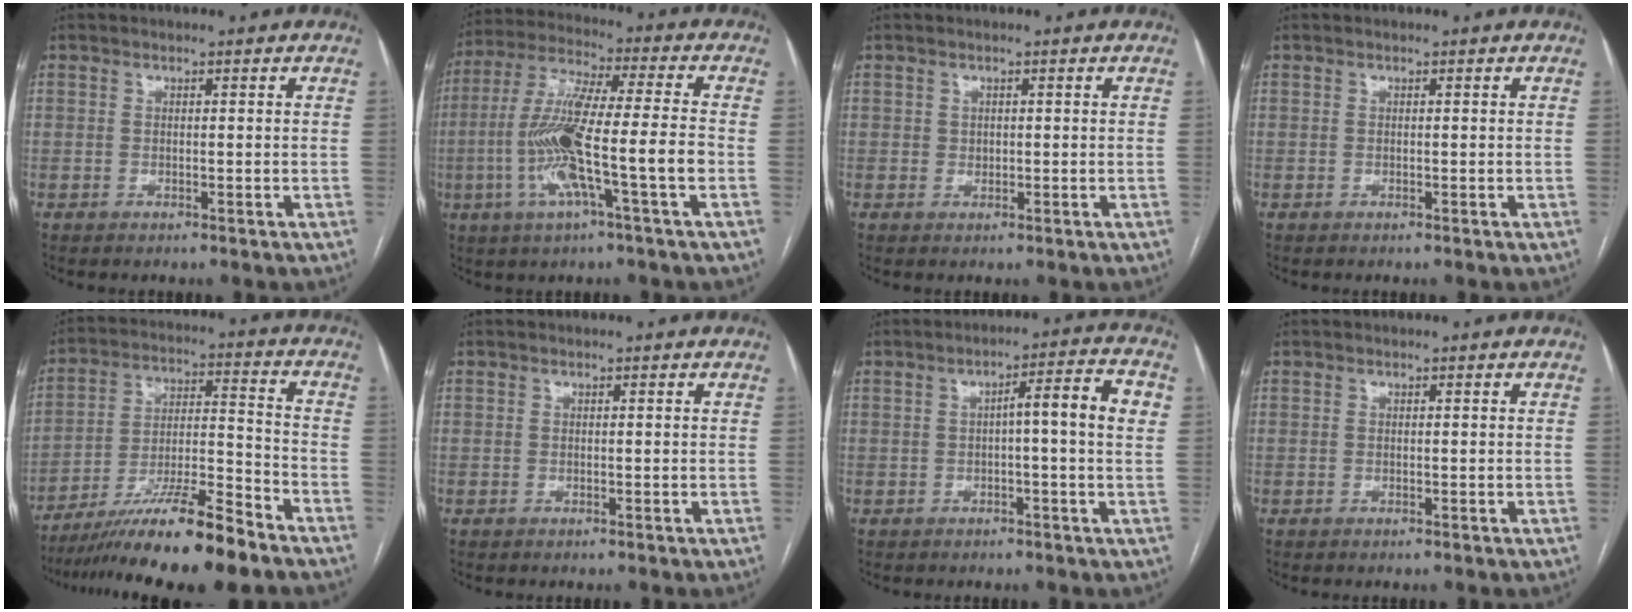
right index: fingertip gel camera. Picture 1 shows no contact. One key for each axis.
{"total": 14.0, "fx": -3.6, "fy": 0.2, "fz": 13.5, "tx": -0.271, "ty": 0.004, "tz": -0.070}
{"total": 0.8, "fx": 0.2, "fy": 0.7, "fz": 0.2, "tx": 0.000, "ty": 0.003, "tz": 0.006}
{"total": 0.0}
{"total": 16.1, "fx": -12.5, "fy": 0.2, "fz": 10.1, "tx": -0.181, "ty": -0.015, "tz": -0.218}
{"total": 0.0}
{"total": 7.1, "fx": 0.6, "fy": 0.2, "fz": 7.1, "tx": -0.099, "ty": 0.021, "tz": 0.004}
{"total": 0.0}